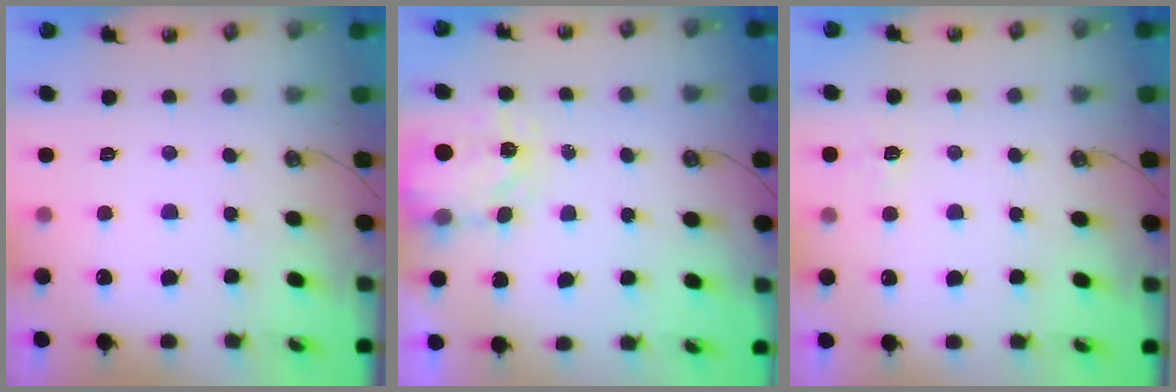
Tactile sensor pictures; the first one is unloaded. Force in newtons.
{"total": 3.8, "press": 3.7, "slide": 0.6}
{"total": 2.8, "press": 2.8, "slide": 0.4}